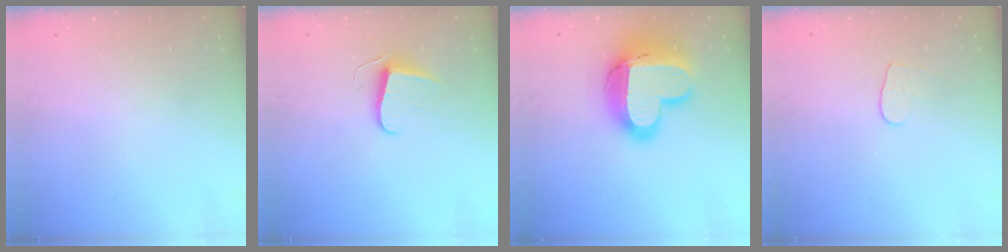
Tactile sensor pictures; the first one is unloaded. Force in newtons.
{"total": 7.5, "press": 7.4, "slide": 0.6}
{"total": 18.9, "press": 18.9, "slide": 1.6}
{"total": 4.4, "press": 4.4, "slide": 0.3}